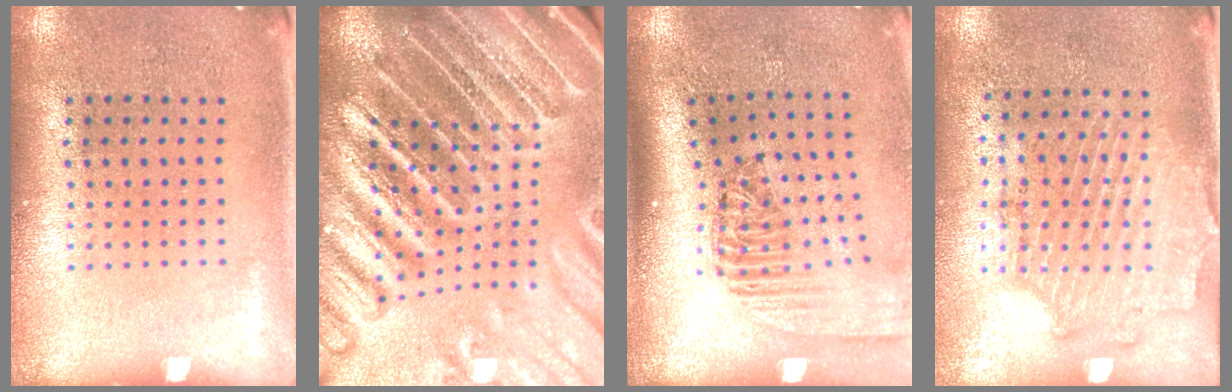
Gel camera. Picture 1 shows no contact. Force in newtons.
{"total": 5.5, "press": 4.8, "slide": 2.7}
{"total": 2.4, "press": 1.8, "slide": 1.6}
{"total": 1.7, "press": 1.5, "slide": 0.8}